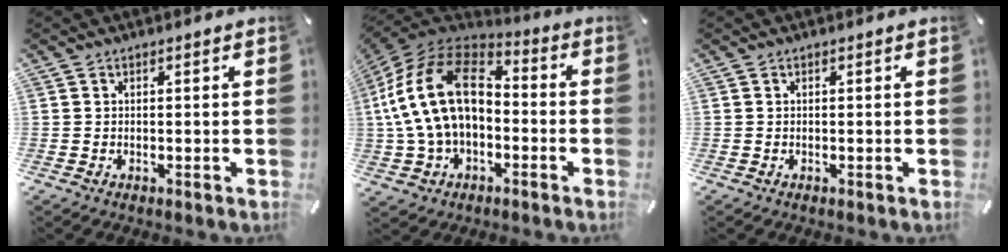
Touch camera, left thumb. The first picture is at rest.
{"total": 20.8, "force": [0.1, 14.4, 15.0], "torque": [-0.317, 0.026, -0.003]}
{"total": 0.0}